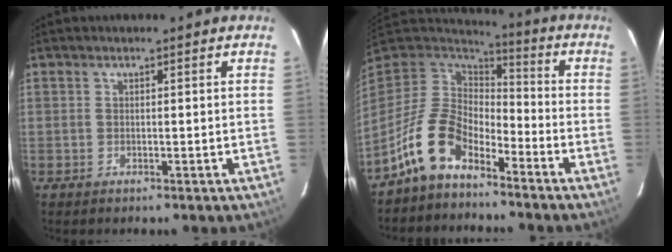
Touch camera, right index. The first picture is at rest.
{"total": 12.5, "force": [-8.1, 6.4, 7.0], "torque": [-0.145, 0.009, -0.156]}